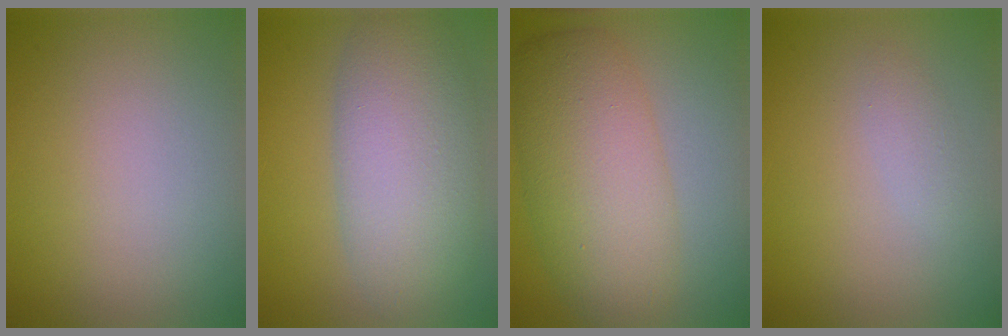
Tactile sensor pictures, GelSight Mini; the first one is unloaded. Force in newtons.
{"total": 8.3, "press": 8.3, "slide": 0.5}
{"total": 7.9, "press": 7.9, "slide": 0.0}
{"total": 1.2, "press": 1.2, "slide": 0.0}